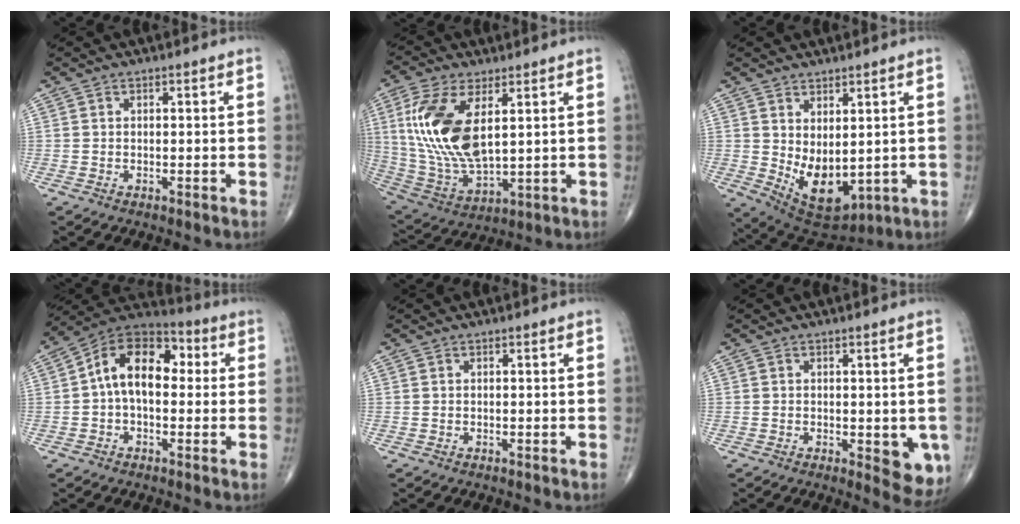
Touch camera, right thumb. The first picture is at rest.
{"total": 17.6, "force": [4.3, 8.2, 14.9], "torque": [-0.314, -0.021, 0.095]}
{"total": 10.8, "force": [0.2, 5.9, 9.0], "torque": [-0.130, -0.022, 0.034]}
{"total": 13.5, "force": [1.1, 8.3, 10.6], "torque": [-0.152, 0.041, 0.003]}
{"total": 0.0}
{"total": 6.7, "force": [-1.5, 3.0, 5.8], "torque": [-0.047, -0.011, -0.014]}